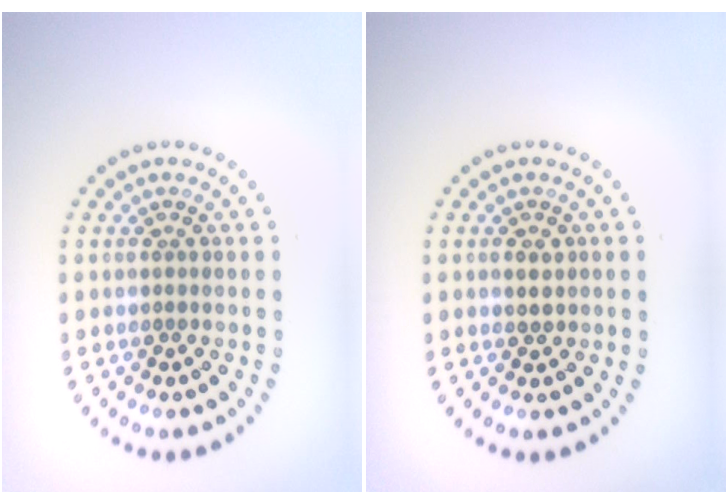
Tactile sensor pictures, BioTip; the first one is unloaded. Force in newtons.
{"total": 1.1, "press": 1.0, "slide": 0.2}